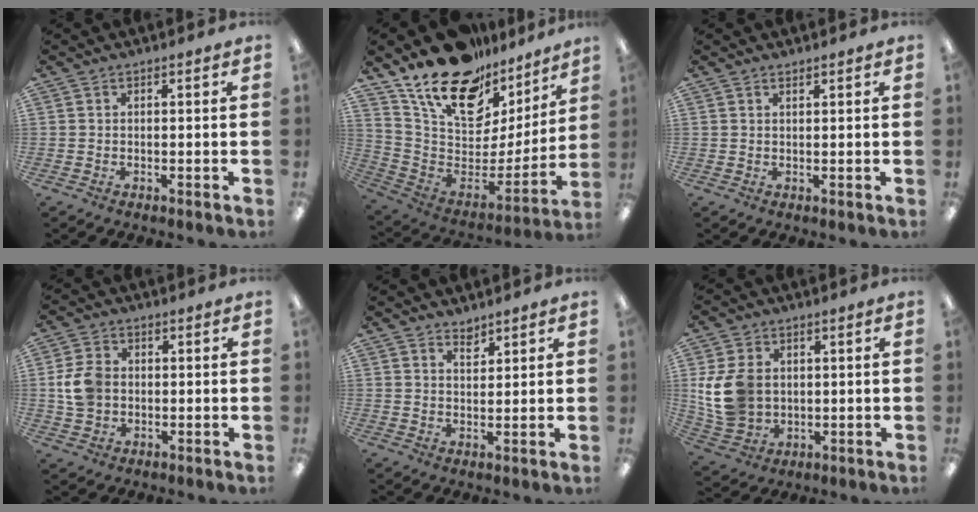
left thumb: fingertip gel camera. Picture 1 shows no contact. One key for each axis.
{"total": 21.1, "fx": 15.6, "fy": 10.4, "fz": 9.7, "tx": -0.166, "ty": -0.112, "tz": 0.280}
{"total": 0.8, "fx": 0.8, "fy": 0.2, "fz": 0.2, "tx": -0.004, "ty": -0.001, "tz": 0.015}
{"total": 7.9, "fx": 0.2, "fy": 6.3, "fz": 4.8, "tx": -0.104, "ty": 0.009, "tz": 0.004}
{"total": 3.0, "fx": 2.6, "fy": 1.2, "fz": 0.6, "tx": 0.001, "ty": -0.019, "tz": 0.046}
{"total": 12.1, "fx": 1.7, "fy": 9.5, "fz": 7.2, "tx": -0.162, "ty": 0.012, "tz": 0.034}